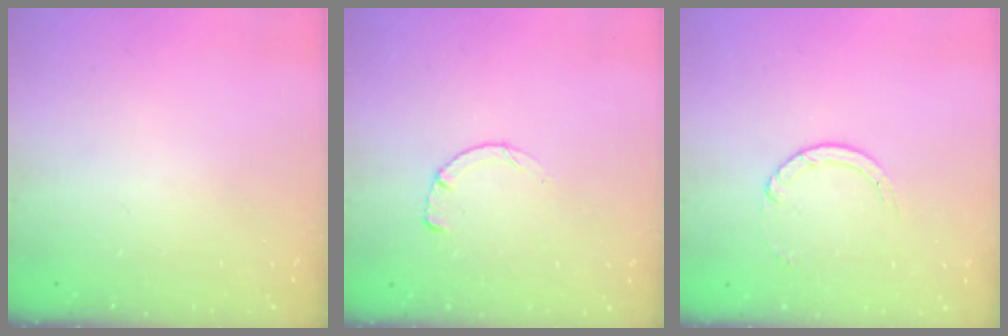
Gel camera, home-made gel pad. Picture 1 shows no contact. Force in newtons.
{"total": 3.0, "press": 3.0, "slide": 0.3}
{"total": 3.0, "press": 2.9, "slide": 0.4}